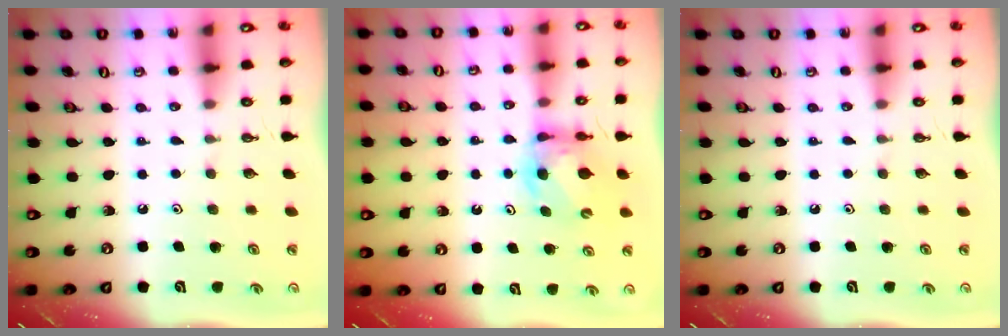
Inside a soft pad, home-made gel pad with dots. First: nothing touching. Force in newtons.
{"total": 6.1, "press": 6.1, "slide": 0.1}
{"total": 0.0}